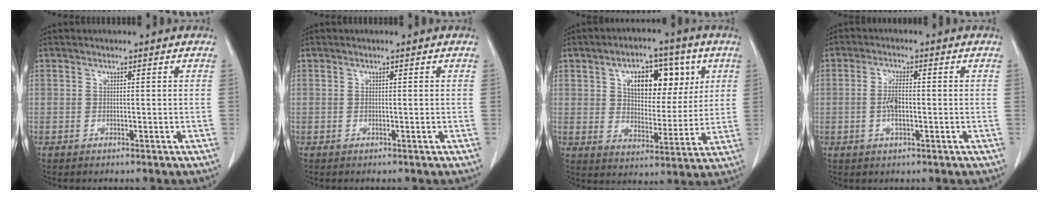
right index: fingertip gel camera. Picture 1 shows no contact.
{"total": 0.0}
{"total": 12.5, "force": [4.6, 7.1, 9.2], "torque": [-0.136, 0.024, 0.079]}
{"total": 3.8, "force": [-0.6, 1.0, 3.6], "torque": [-0.078, 0.002, -0.010]}